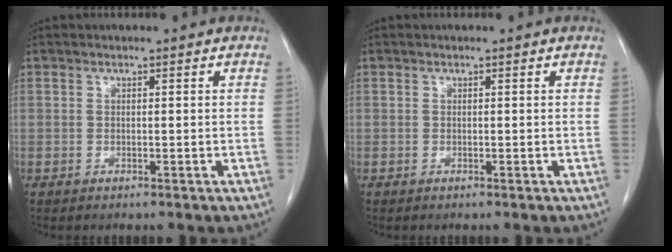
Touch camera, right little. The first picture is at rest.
{"total": 0.0}